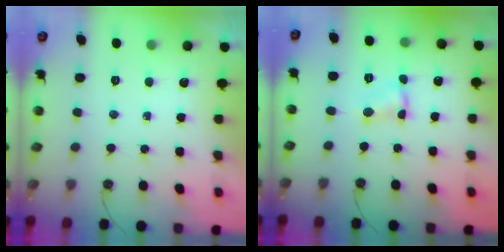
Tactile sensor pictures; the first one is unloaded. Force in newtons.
{"total": 3.0, "press": 3.0, "slide": 0.4}